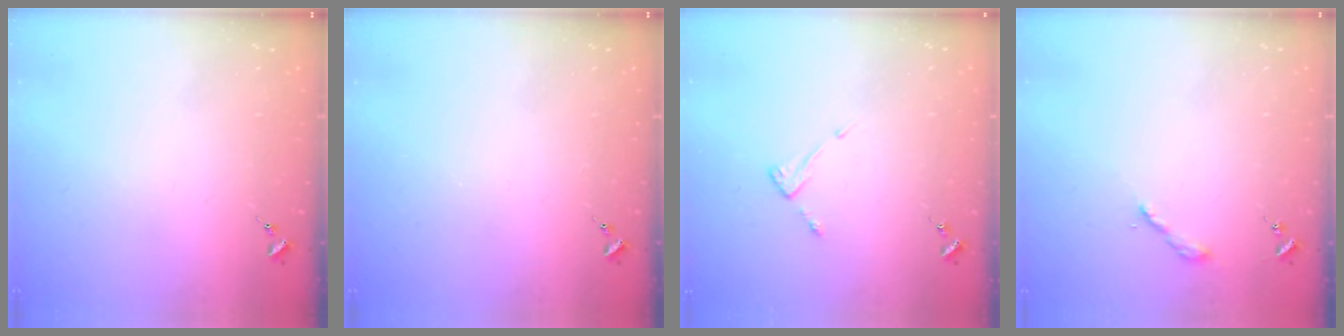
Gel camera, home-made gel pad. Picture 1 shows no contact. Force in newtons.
{"total": 0.0}
{"total": 3.6, "press": 3.6, "slide": 0.4}
{"total": 2.2, "press": 2.2, "slide": 0.2}